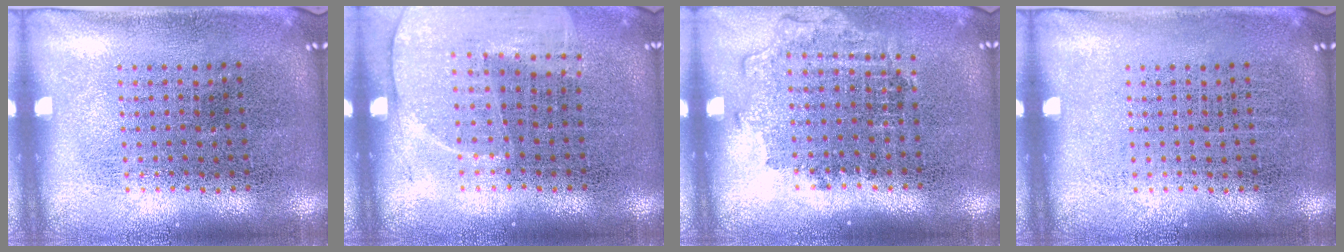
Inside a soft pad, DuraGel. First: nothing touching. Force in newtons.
{"total": 1.3, "press": 1.3, "slide": 0.3}
{"total": 1.2, "press": 1.1, "slide": 0.5}
{"total": 0.0}